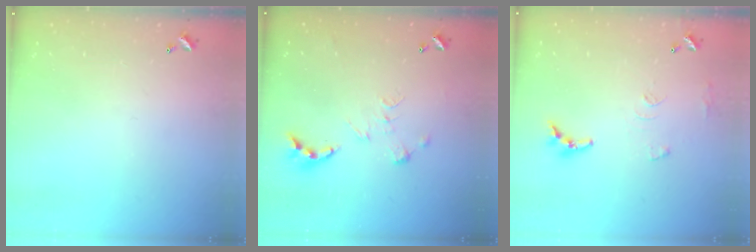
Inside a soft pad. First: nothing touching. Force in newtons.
{"total": 0.0}
{"total": 8.7, "press": 8.7, "slide": 0.6}